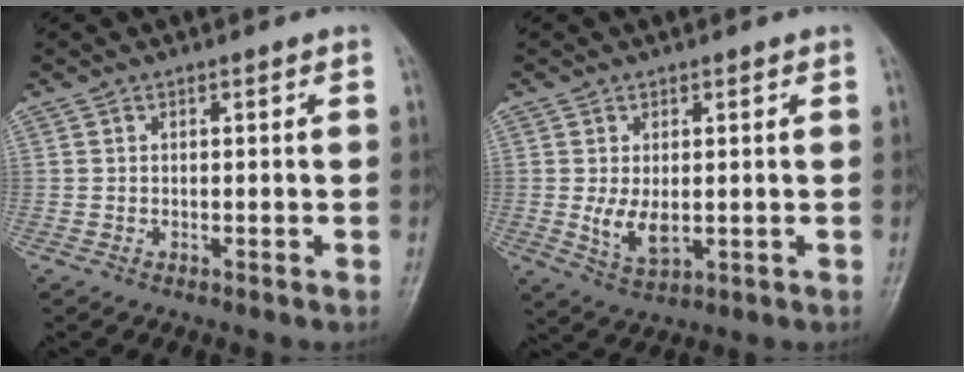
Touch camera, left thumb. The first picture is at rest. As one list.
[{"total": 5.2, "force": [0.0, 3.0, 4.3], "torque": [-0.076, -0.015, 0.009]}]